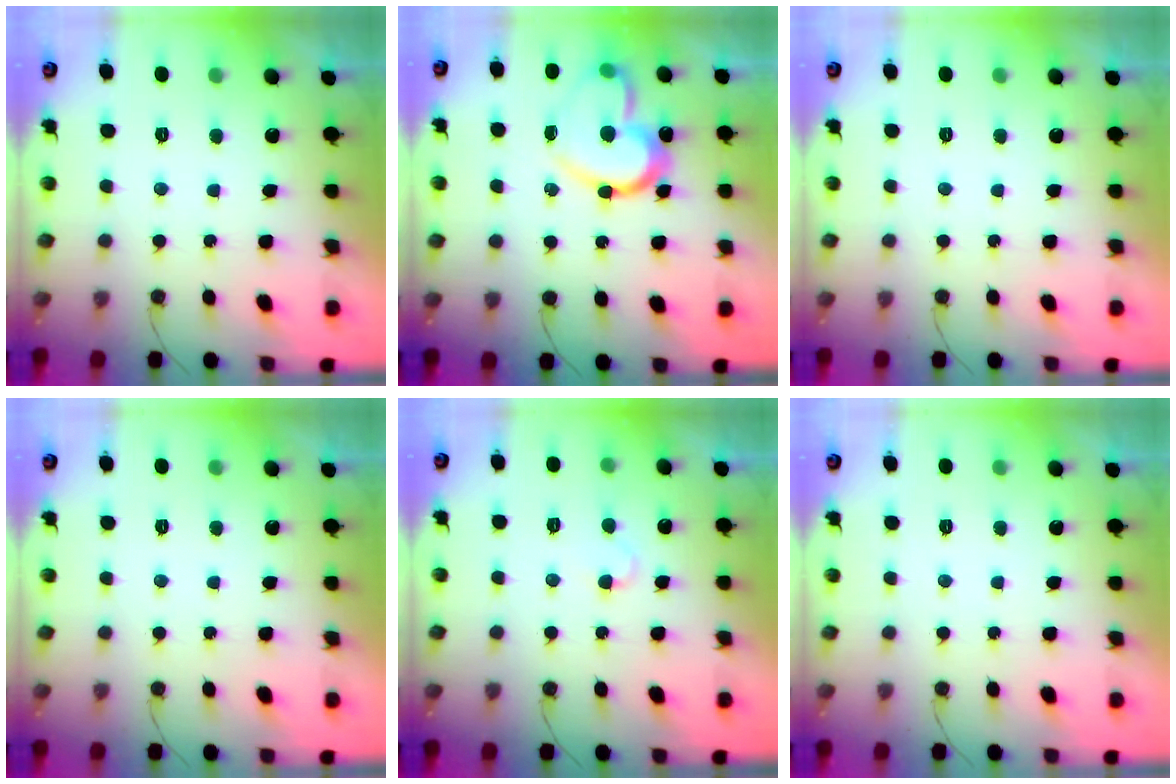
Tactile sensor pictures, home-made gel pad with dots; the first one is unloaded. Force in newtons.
{"total": 17.6, "press": 17.5, "slide": 1.5}
{"total": 0.0}
{"total": 0.0}
{"total": 3.3, "press": 3.3, "slide": 0.4}
{"total": 0.0}